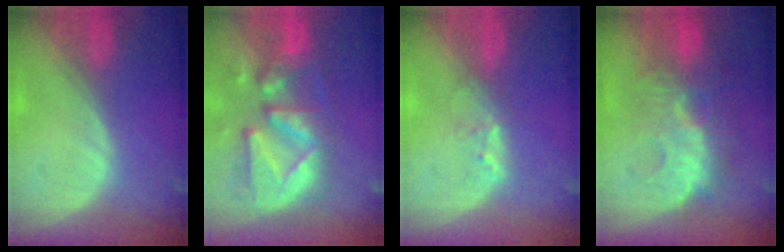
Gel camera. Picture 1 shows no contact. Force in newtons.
{"total": 13.3, "press": 11.4, "slide": 6.8}
{"total": 2.0, "press": 1.9, "slide": 0.4}
{"total": 10.0, "press": 9.6, "slide": 2.7}